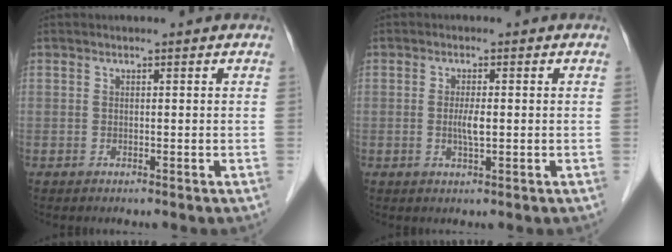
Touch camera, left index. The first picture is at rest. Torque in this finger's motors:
{"motor_torque": [0.53, 0.35, 0.05, 0.02]}